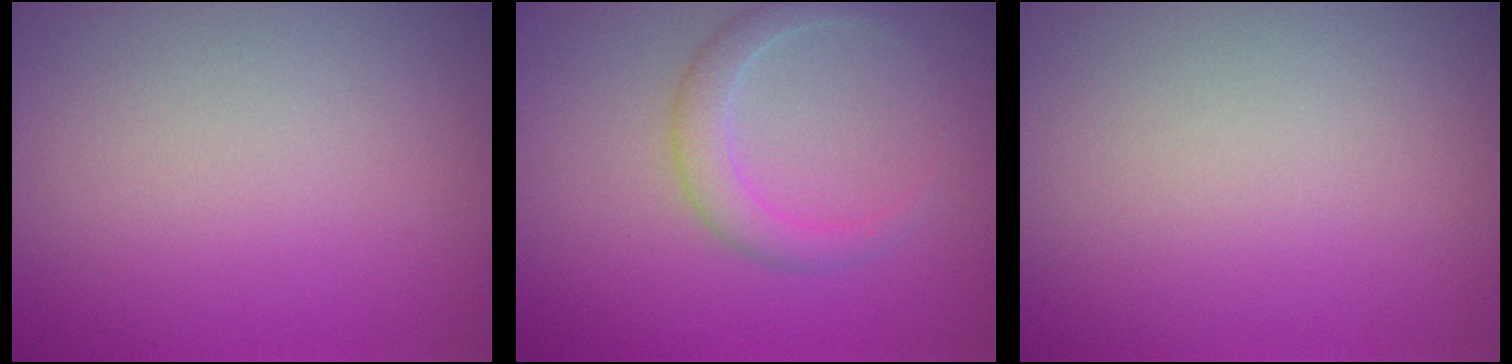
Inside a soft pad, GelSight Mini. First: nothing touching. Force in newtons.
{"total": 2.3, "press": 2.3, "slide": 0.1}
{"total": 0.0}